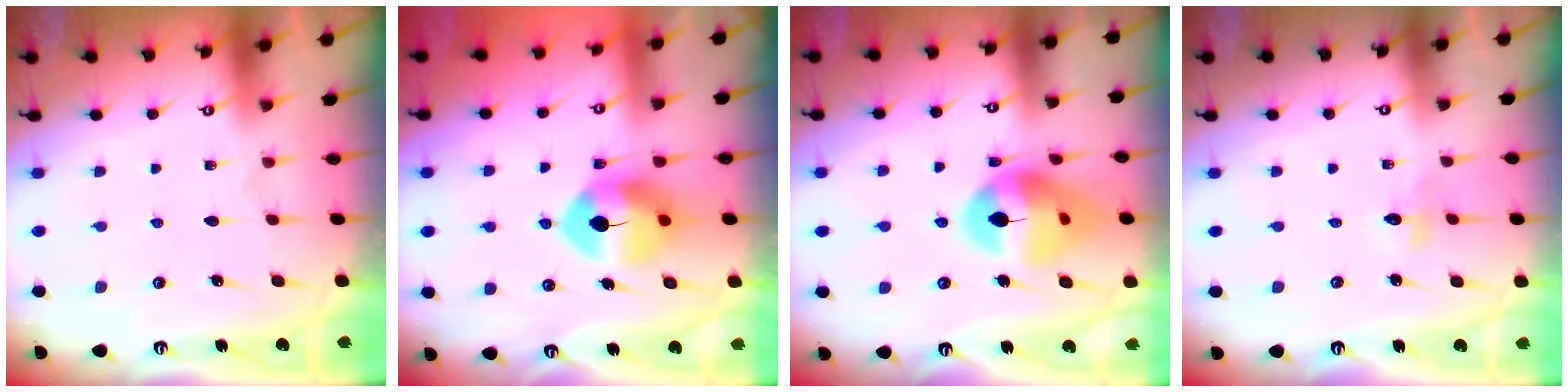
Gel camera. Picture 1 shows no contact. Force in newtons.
{"total": 8.5, "press": 8.4, "slide": 1.3}
{"total": 15.7, "press": 15.6, "slide": 1.8}
{"total": 3.0, "press": 2.9, "slide": 0.3}